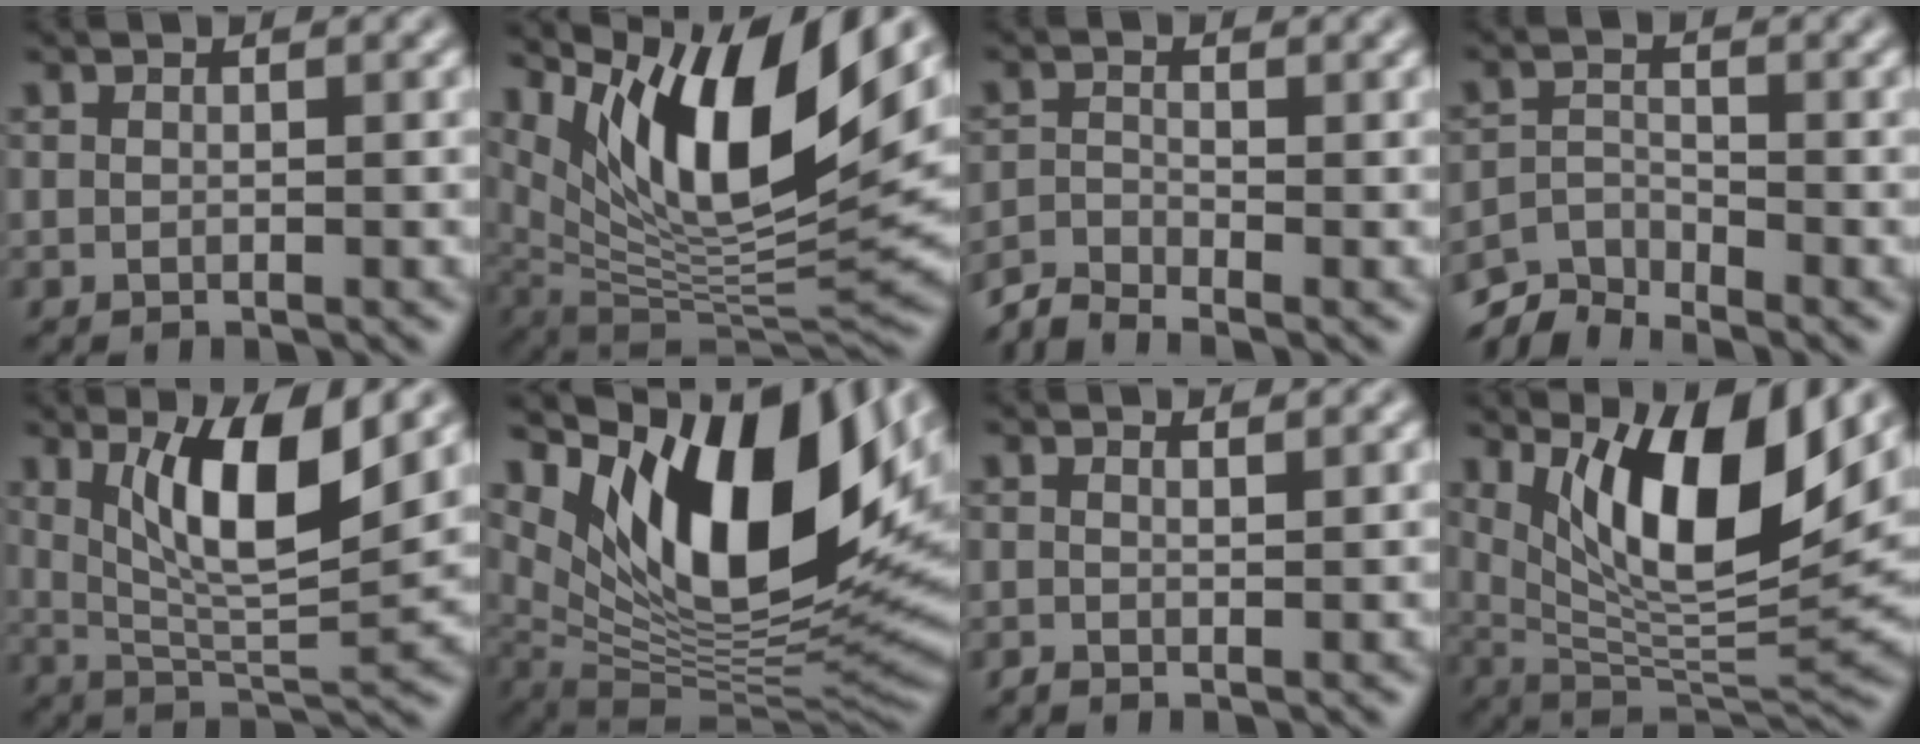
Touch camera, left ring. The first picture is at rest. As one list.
[{"total": 13.4, "force": [6.1, 4.6, 11.0], "torque": [-0.184, -0.008, 0.117]}, {"total": 2.5, "force": [-2.3, 0.3, 0.7], "torque": [-0.017, -0.005, -0.059]}, {"total": 3.7, "force": [-3.5, 0.9, 0.7], "torque": [-0.011, -0.003, -0.076]}, {"total": 8.0, "force": [3.1, 2.1, 7.1], "torque": [-0.122, -0.015, 0.059]}, {"total": 15.7, "force": [6.1, 7.4, 12.4], "torque": [-0.201, -0.004, 0.107]}, {"total": 0.9, "force": [0.3, 0.2, 0.8], "torque": [-0.009, 0.003, 0.002]}, {"total": 11.3, "force": [4.8, 3.2, 9.7], "torque": [-0.155, -0.018, 0.094]}]